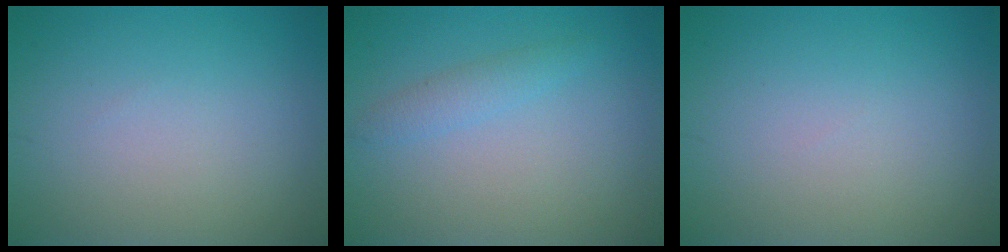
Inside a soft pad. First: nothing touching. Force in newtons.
{"total": 1.5, "press": 1.5, "slide": 0.1}
{"total": 0.0}